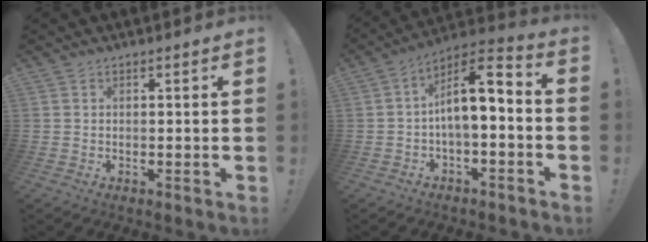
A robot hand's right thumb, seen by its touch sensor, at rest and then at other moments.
{"total": 9.8, "force": [0.0, 3.5, 9.2], "torque": [-0.148, -0.003, -0.001]}